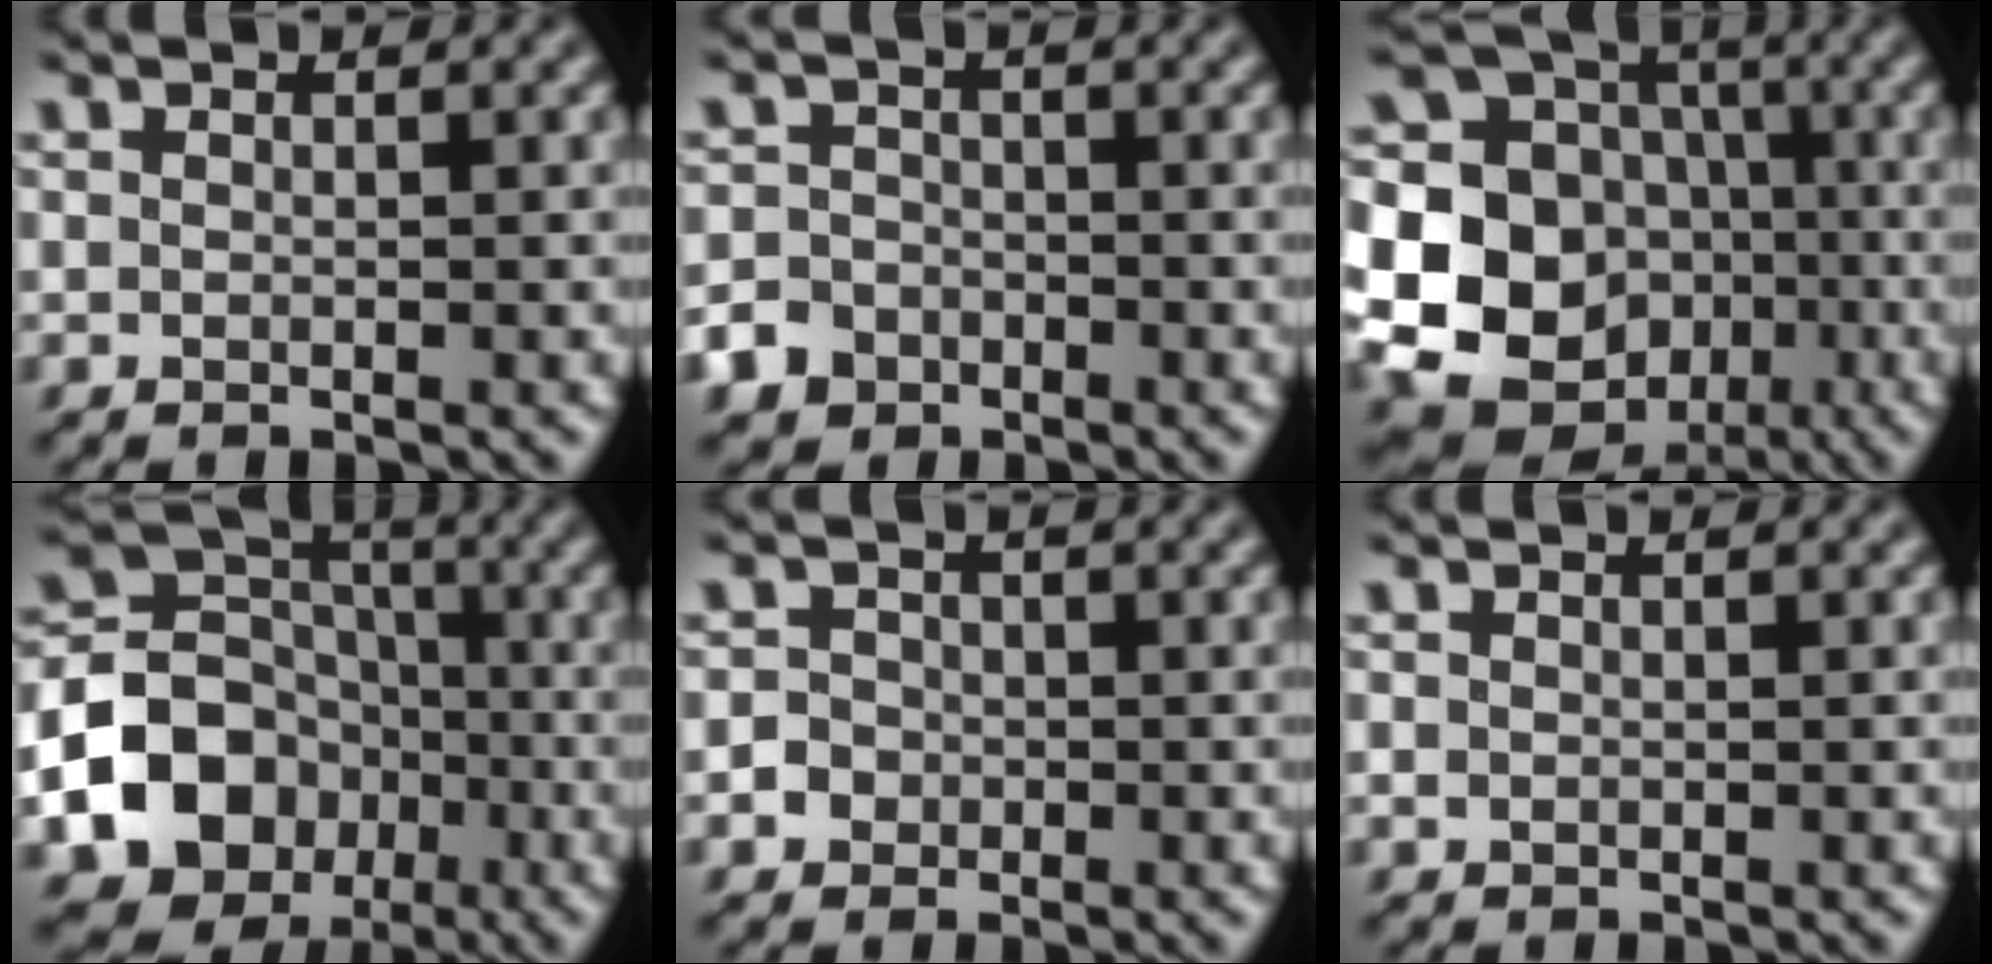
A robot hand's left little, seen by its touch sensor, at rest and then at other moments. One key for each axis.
{"total": 6.1, "fx": -3.8, "fy": 4.7, "fz": 1.1, "tx": -0.021, "ty": -0.017, "tz": -0.082}
{"total": 21.7, "fx": -4.9, "fy": 19.6, "fz": 7.8, "tx": -0.199, "ty": -0.014, "tz": -0.109}
{"total": 12.4, "fx": -4.7, "fy": 10.3, "fz": 5.0, "tx": -0.108, "ty": -0.015, "tz": -0.101}
{"total": 3.1, "fx": -1.0, "fy": 2.8, "fz": 0.7, "tx": 0.009, "ty": 0.010, "tz": -0.035}
{"total": 0.5, "fx": 0.0, "fy": 0.5, "fz": 0.2, "tx": -0.005, "ty": -0.001, "tz": 0.002}